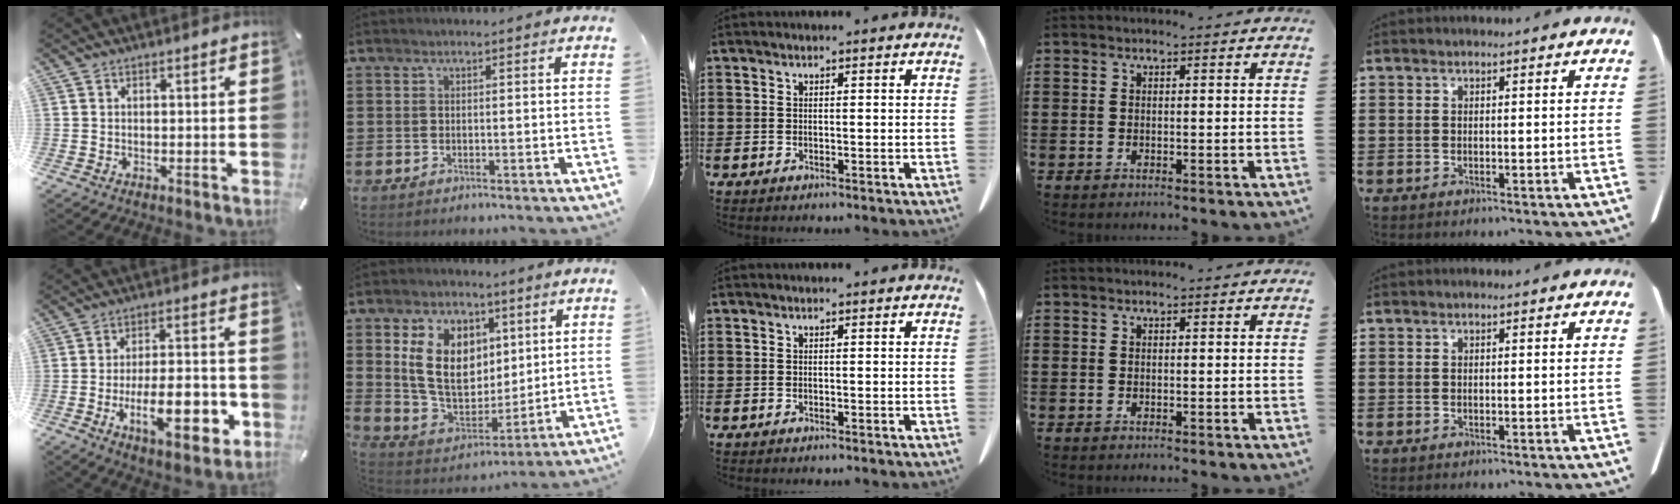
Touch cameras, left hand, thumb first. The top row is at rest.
{"thumb": {"total": 16.7, "force": [-5.1, 6.6, 14.5], "torque": [-0.214, 0.003, -0.077]}, "index": {"total": 12.0, "force": [4.2, 8.6, 7.2], "torque": [-0.178, -0.003, 0.079]}}